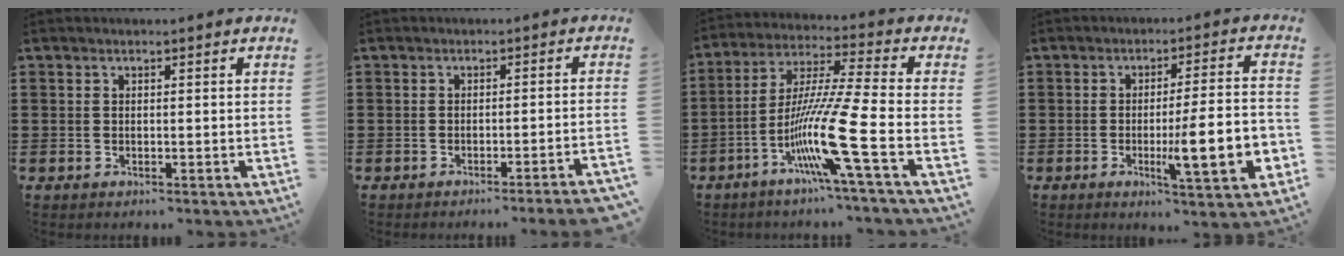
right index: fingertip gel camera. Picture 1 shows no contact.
{"total": 2.4, "force": [-1.9, -0.6, 1.3], "torque": [-0.021, -0.003, -0.039]}
{"total": 14.0, "force": [-5.7, -0.6, 12.8], "torque": [-0.269, -0.020, -0.115]}
{"total": 11.6, "force": [-2.7, 1.9, 11.1], "torque": [-0.171, -0.010, -0.047]}